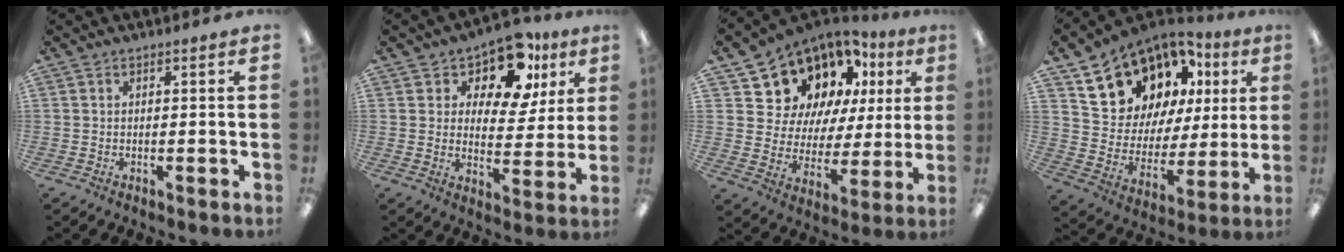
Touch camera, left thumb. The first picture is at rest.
{"total": 11.6, "force": [8.3, 5.8, 5.7], "torque": [-0.102, -0.048, 0.149]}
{"total": 13.3, "force": [9.5, 8.7, 3.2], "torque": [-0.078, -0.070, 0.183]}
{"total": 16.7, "force": [11.6, 10.6, 5.6], "torque": [-0.118, -0.073, 0.221]}